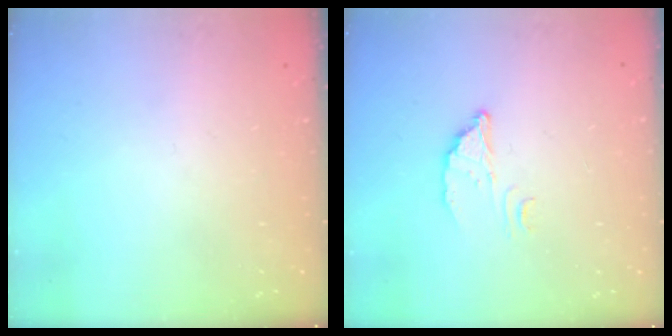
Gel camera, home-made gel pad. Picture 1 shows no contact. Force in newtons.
{"total": 2.8, "press": 2.8, "slide": 0.2}